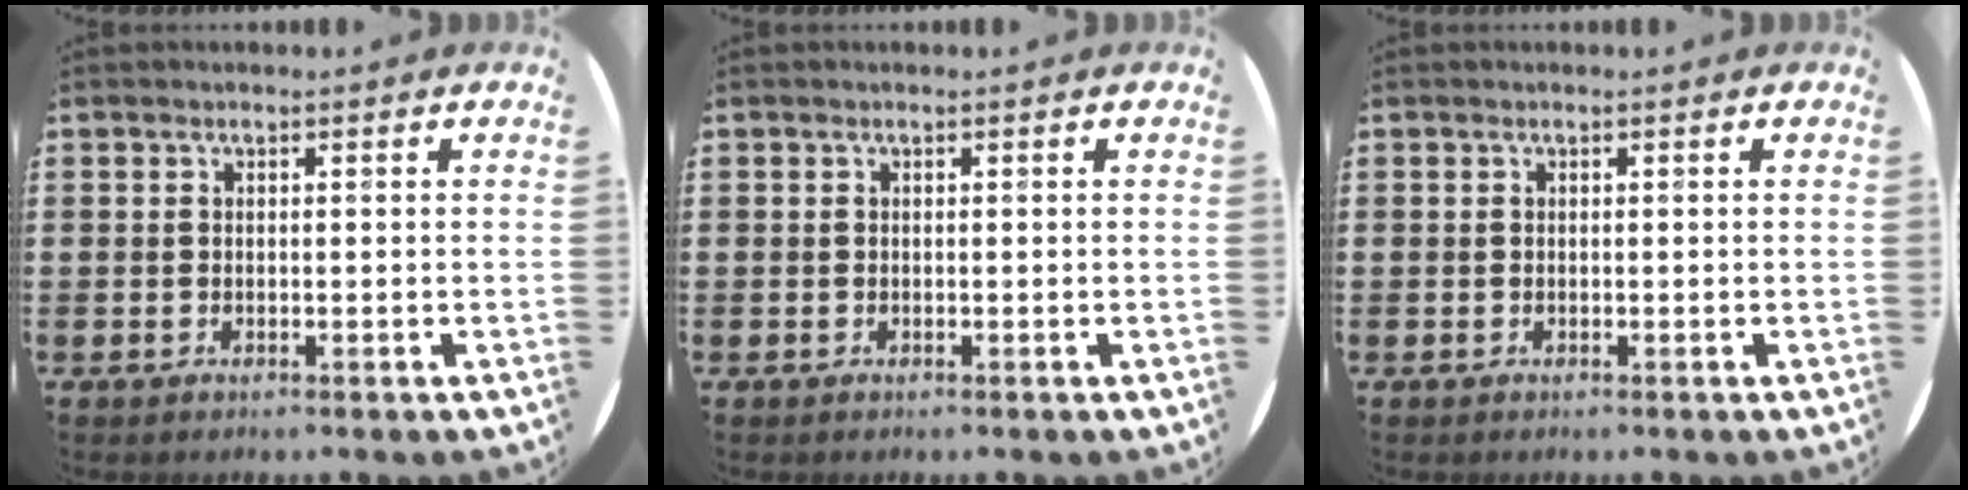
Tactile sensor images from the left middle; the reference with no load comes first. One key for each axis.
{"total": 0.0}
{"total": 0.0}